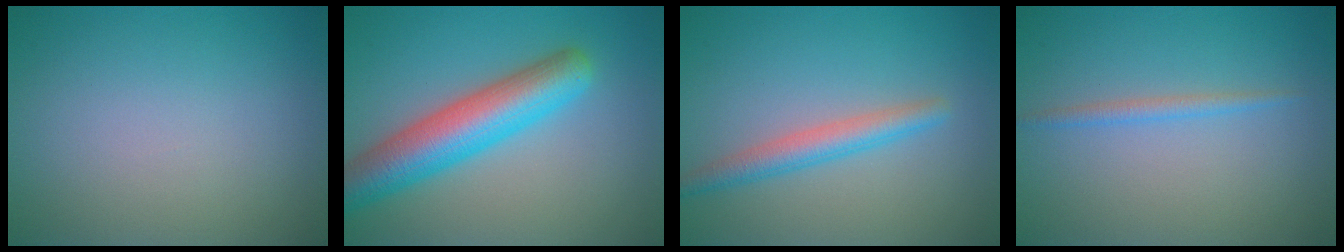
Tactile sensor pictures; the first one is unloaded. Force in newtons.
{"total": 7.4, "press": 7.4, "slide": 0.2}
{"total": 2.8, "press": 2.8, "slide": 0.1}
{"total": 1.2, "press": 1.2, "slide": 0.1}